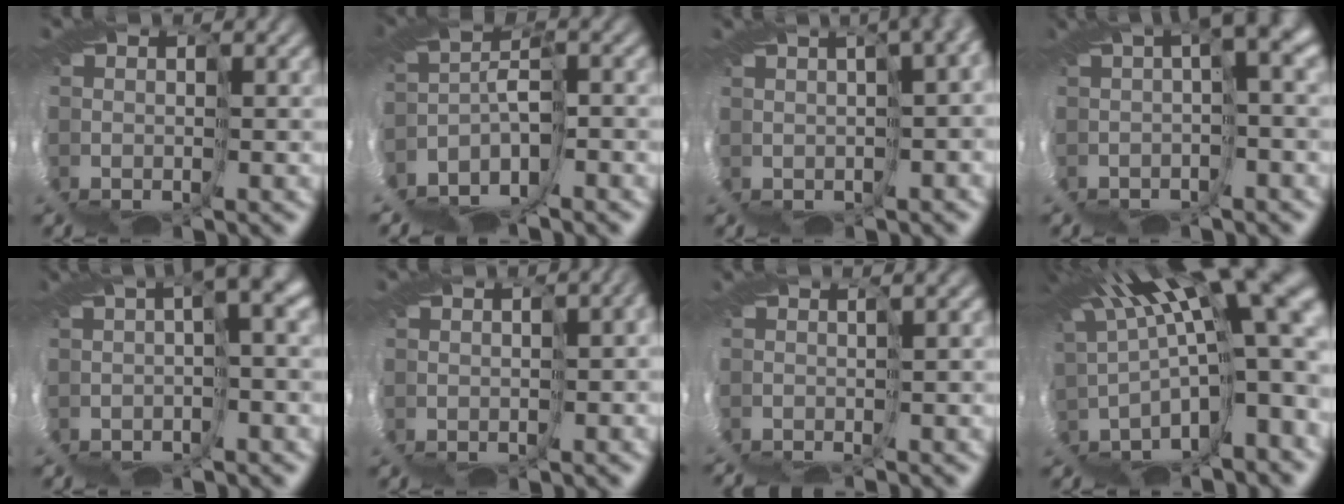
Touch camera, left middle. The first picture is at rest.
{"total": 3.7, "force": [-3.5, -1.2, 0.6], "torque": [-0.040, -0.012, -0.051]}
{"total": 7.6, "force": [-0.2, 1.6, 7.4], "torque": [-0.078, 0.035, 0.017]}
{"total": 3.2, "force": [0.3, -2.7, 1.7], "torque": [-0.038, 0.001, 0.002]}
{"total": 3.1, "force": [-0.2, -2.9, 1.1], "torque": [-0.032, -0.004, -0.007]}
{"total": 2.0, "force": [-0.6, 0.7, 1.7], "torque": [-0.027, 0.006, 0.011]}
{"total": 5.1, "force": [-3.4, -3.1, -2.1], "torque": [0.015, -0.017, -0.025]}
{"total": 10.9, "force": [4.0, 0.8, 10.1], "torque": [-0.153, -0.032, 0.110]}